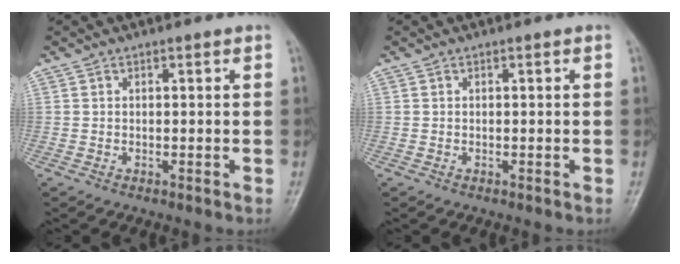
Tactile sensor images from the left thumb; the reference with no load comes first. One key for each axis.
{"total": 0.0}